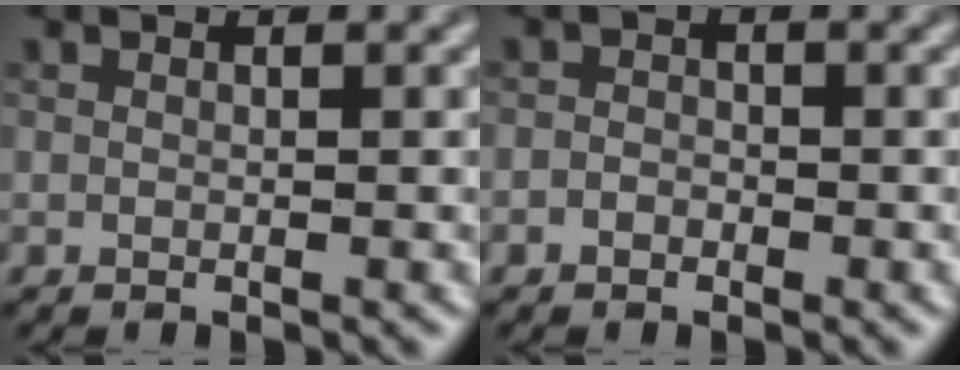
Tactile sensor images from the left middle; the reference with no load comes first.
{"total": 1.1, "force": [-0.6, 0.8, 0.3], "torque": [0.002, 0.000, -0.017]}